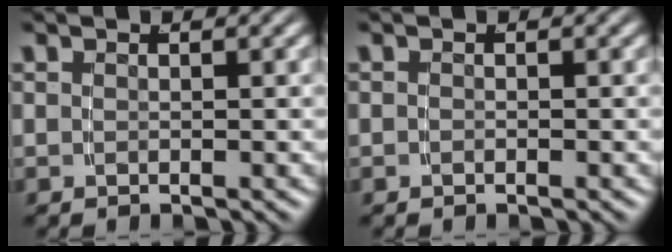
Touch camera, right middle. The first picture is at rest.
{"total": 0.0}